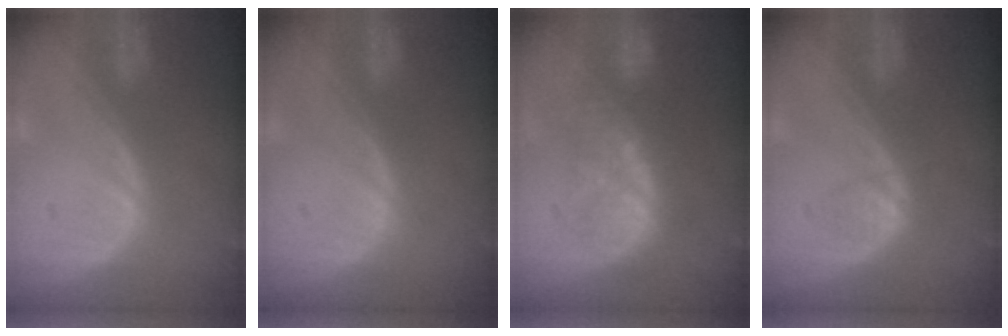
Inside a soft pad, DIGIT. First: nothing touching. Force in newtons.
{"total": 0.0}
{"total": 8.0, "press": 7.5, "slide": 2.5}
{"total": 1.9, "press": 1.9, "slide": 0.4}